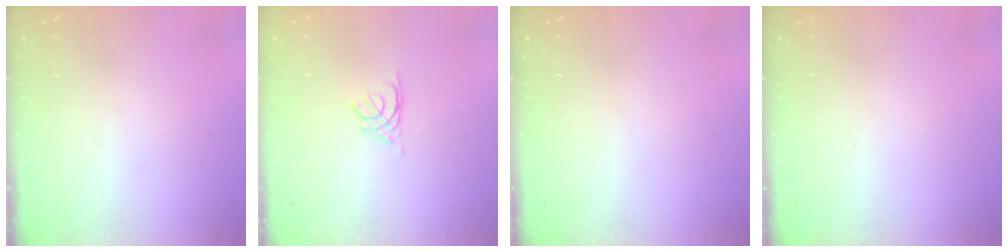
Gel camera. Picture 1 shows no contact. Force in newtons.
{"total": 2.2, "press": 2.2, "slide": 0.4}
{"total": 0.0}
{"total": 0.0}